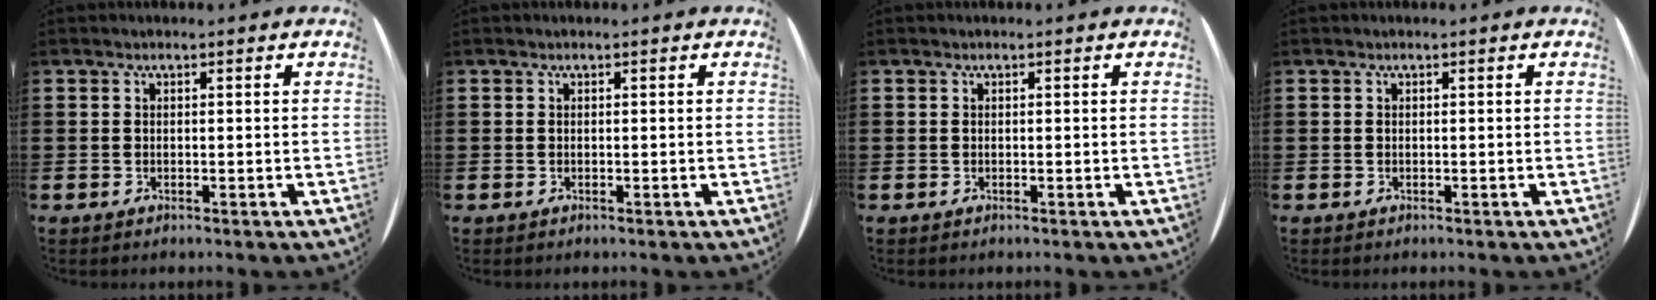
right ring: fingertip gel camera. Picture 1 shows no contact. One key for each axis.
{"total": 0.0}
{"total": 0.0}
{"total": 0.0}